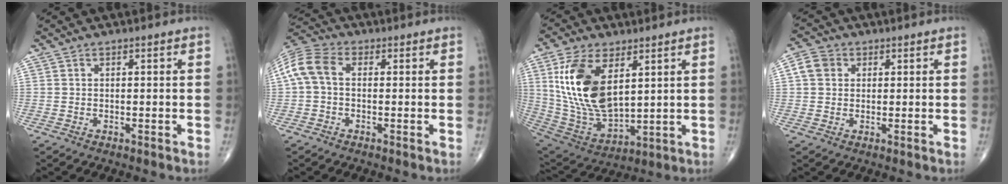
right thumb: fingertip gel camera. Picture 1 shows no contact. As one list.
[{"total": 7.7, "force": [0.3, 5.1, 5.8], "torque": [-0.124, 0.024, -0.004]}, {"total": 18.5, "force": [5.7, 9.6, 14.8], "torque": [-0.279, -0.027, 0.124]}, {"total": 4.3, "force": [1.0, 3.7, 2.0], "torque": [-0.027, 0.008, 0.014]}]